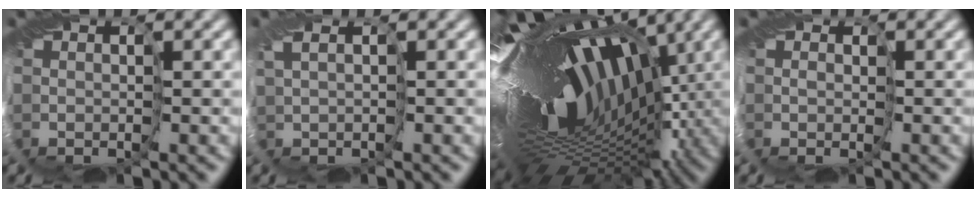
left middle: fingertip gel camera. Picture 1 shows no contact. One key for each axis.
{"total": 1.1, "fx": 0.1, "fy": 0.2, "fz": 1.1, "tx": -0.029, "ty": 0.002, "tz": 0.003}
{"total": 18.7, "fx": -0.2, "fy": 9.7, "fz": 16.0, "tx": -0.237, "ty": -0.016, "tz": -0.016}
{"total": 0.8, "fx": 0.0, "fy": 0.7, "fz": 0.3, "tx": -0.002, "ty": 0.000, "tz": -0.001}